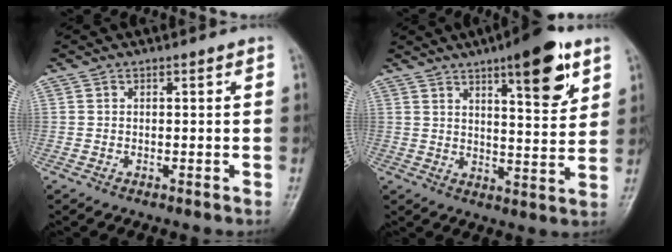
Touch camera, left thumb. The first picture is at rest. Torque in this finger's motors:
{"motor_torque": [1.94, 1.20, 1.08, -1.22, 0.17]}